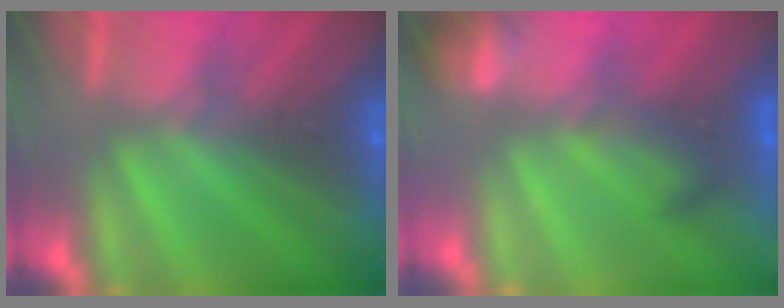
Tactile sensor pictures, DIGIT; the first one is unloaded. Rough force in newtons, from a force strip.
{"total": 2.4}